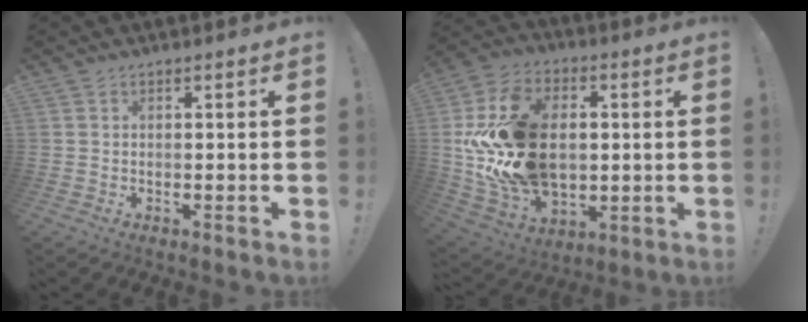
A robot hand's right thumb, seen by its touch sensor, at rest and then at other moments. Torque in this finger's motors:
{"motor_torque": [2.56, 2.45, 2.26, 0.14, 0.72]}